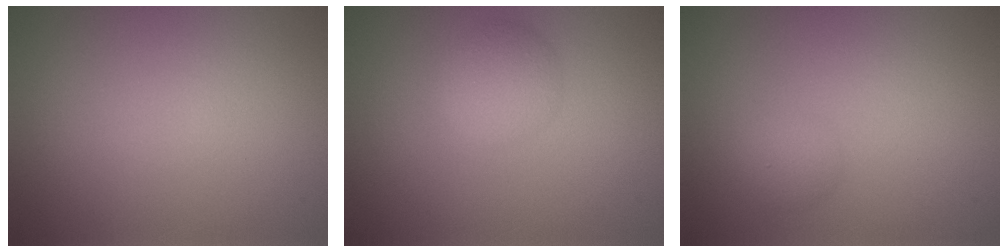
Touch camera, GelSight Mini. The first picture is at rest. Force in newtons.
{"total": 2.6, "press": 2.6, "slide": 0.1}
{"total": 1.4, "press": 1.3, "slide": 0.2}